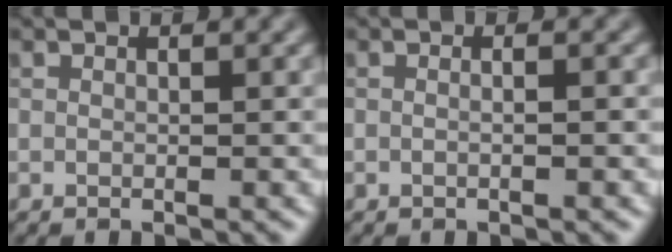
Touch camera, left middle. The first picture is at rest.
{"total": 1.9, "force": [0.2, 1.0, 1.6], "torque": [-0.003, -0.015, -0.018]}